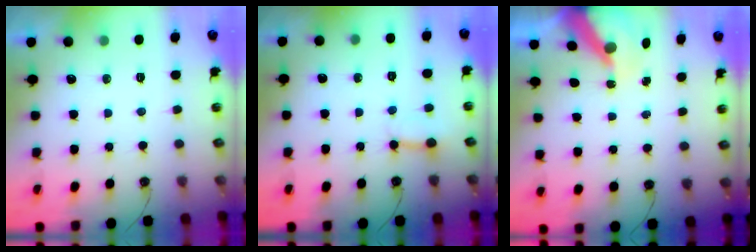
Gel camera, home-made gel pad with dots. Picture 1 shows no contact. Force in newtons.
{"total": 3.1, "press": 3.0, "slide": 0.4}
{"total": 7.4, "press": 7.3, "slide": 1.0}